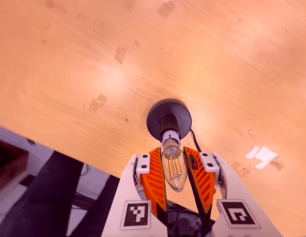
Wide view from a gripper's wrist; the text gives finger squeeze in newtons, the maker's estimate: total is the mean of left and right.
{"total": 10.6, "left": 10.1, "right": 11.0}